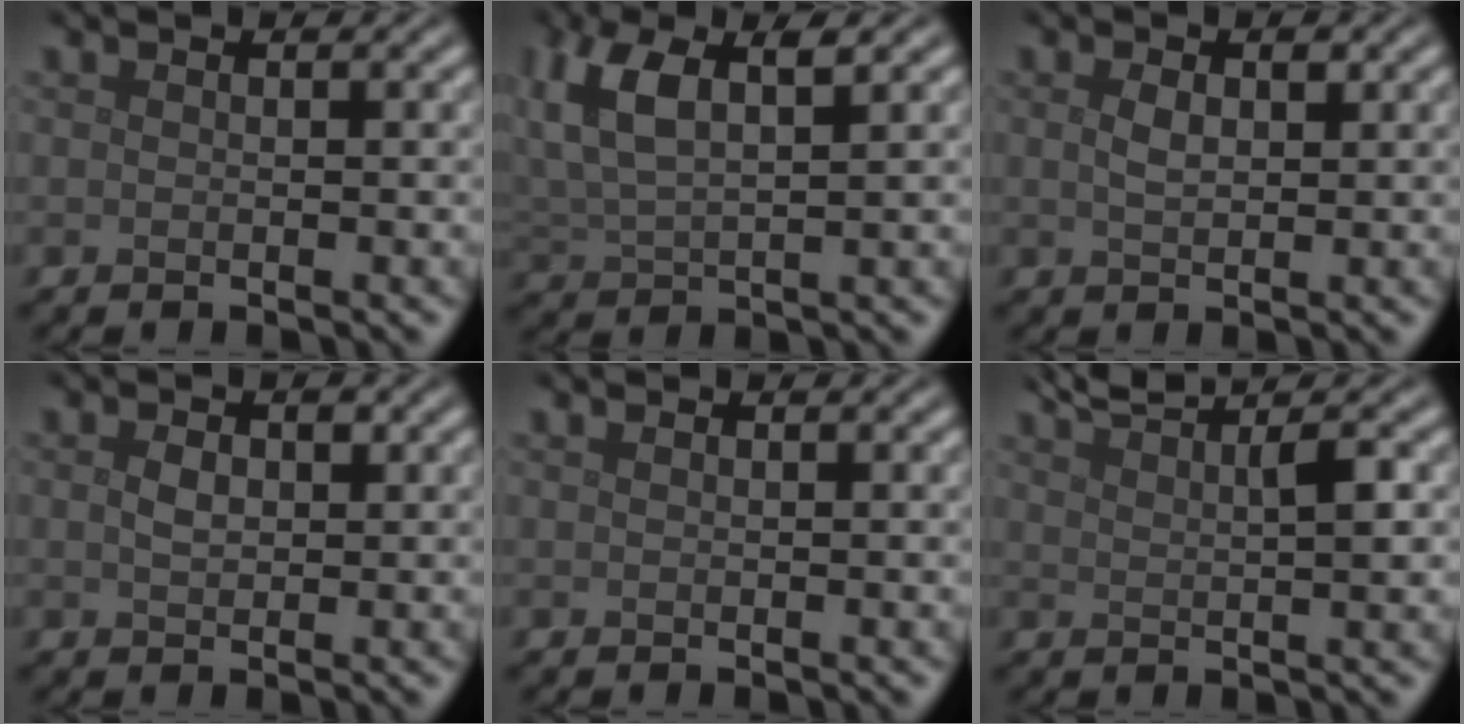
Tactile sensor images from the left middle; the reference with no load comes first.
{"total": 6.0, "force": [2.6, 2.6, 4.8], "torque": [-0.107, 0.010, 0.049]}
{"total": 1.7, "force": [0.5, 0.9, 1.3], "torque": [-0.030, -0.002, 0.009]}
{"total": 1.6, "force": [0.3, 1.1, 1.1], "torque": [-0.024, -0.001, 0.005]}
{"total": 0.0}
{"total": 4.2, "force": [2.7, 1.0, 3.0], "torque": [-0.045, 0.013, 0.049]}